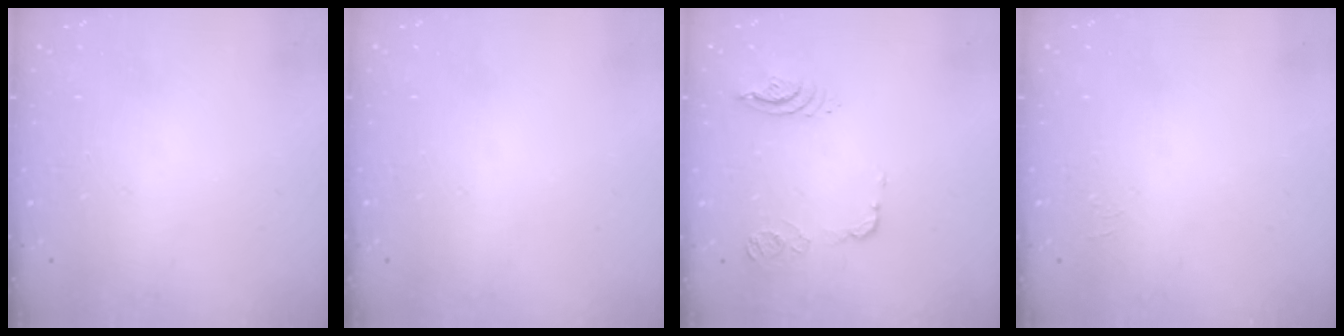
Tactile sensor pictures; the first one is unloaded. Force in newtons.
{"total": 0.0}
{"total": 10.8, "press": 10.7, "slide": 1.4}
{"total": 4.5, "press": 4.4, "slide": 0.9}